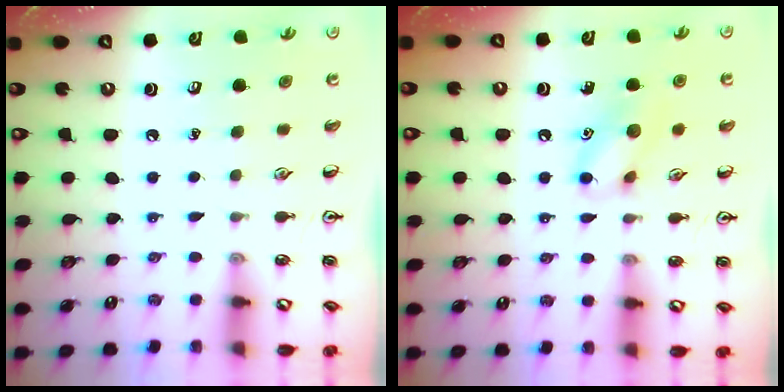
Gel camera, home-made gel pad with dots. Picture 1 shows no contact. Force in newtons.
{"total": 9.5, "press": 9.5, "slide": 0.8}